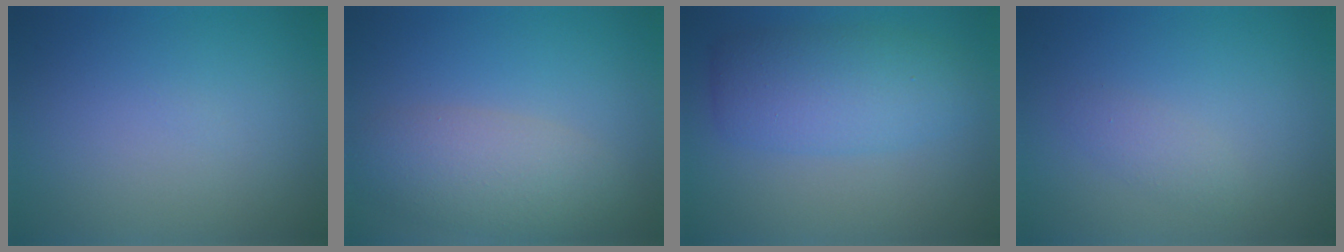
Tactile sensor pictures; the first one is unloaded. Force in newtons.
{"total": 4.9, "press": 4.9, "slide": 0.5}
{"total": 5.0, "press": 5.0, "slide": 0.2}
{"total": 1.2, "press": 1.2, "slide": 0.1}